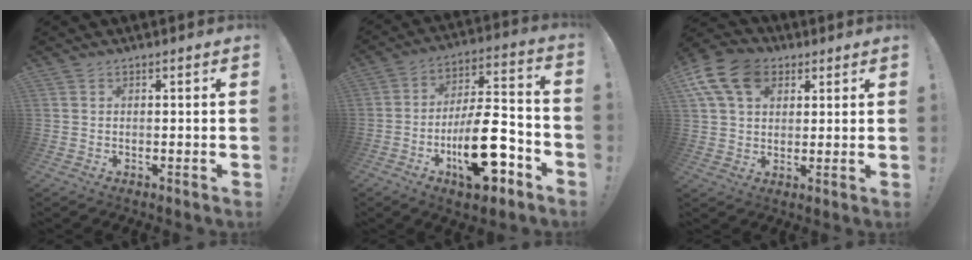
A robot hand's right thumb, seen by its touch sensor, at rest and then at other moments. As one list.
[{"total": 21.3, "force": [-8.6, 8.9, 17.4], "torque": [-0.287, 0.058, -0.130]}, {"total": 14.2, "force": [6.1, 9.9, 8.2], "torque": [-0.152, -0.021, 0.117]}]